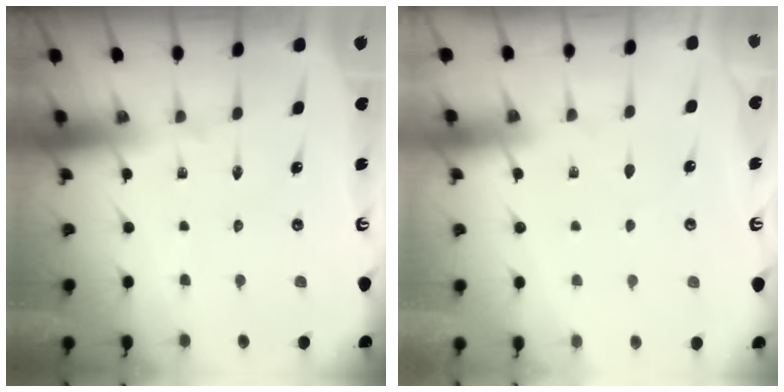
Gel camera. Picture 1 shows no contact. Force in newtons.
{"total": 2.1, "press": 2.0, "slide": 0.3}